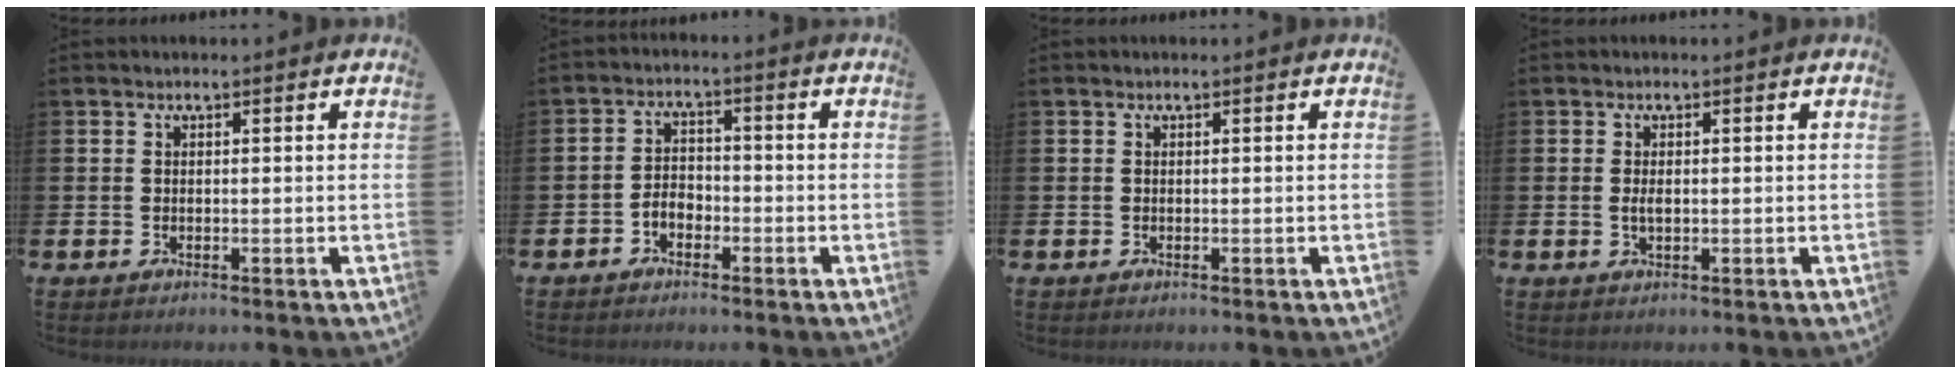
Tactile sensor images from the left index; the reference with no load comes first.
{"total": 2.7, "force": [-2.1, 1.5, 0.8], "torque": [-0.025, 0.012, -0.042]}
{"total": 0.0}
{"total": 1.2, "force": [-0.3, 0.5, 1.1], "torque": [-0.020, 0.002, -0.007]}